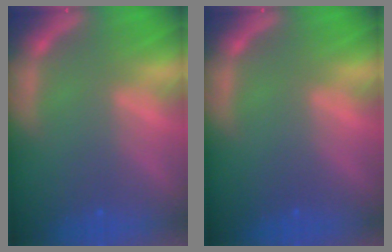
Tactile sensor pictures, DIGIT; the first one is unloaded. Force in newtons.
{"total": 0.0}